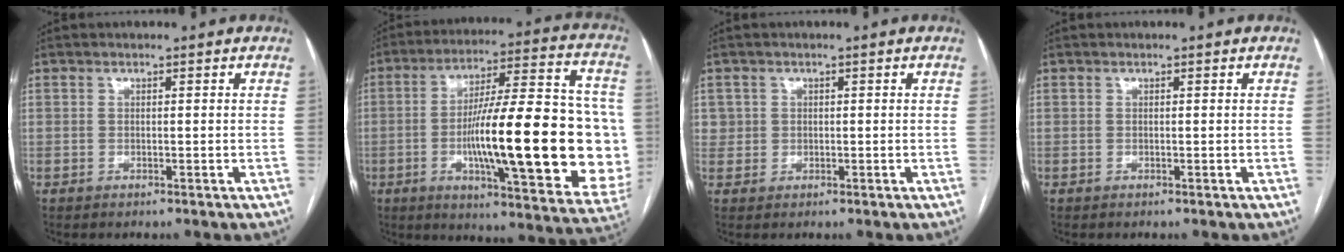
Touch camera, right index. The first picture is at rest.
{"total": 28.6, "force": [-3.8, 4.9, 27.9], "torque": [-0.343, 0.010, -0.053]}
{"total": 2.0, "force": [0.5, 2.0, 0.0], "torque": [0.016, 0.006, 0.005]}
{"total": 0.0}